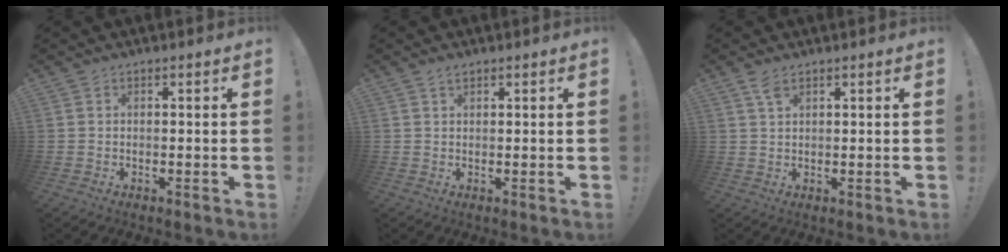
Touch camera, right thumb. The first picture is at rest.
{"total": 1.5, "force": [1.2, 0.6, 0.7], "torque": [-0.010, 0.000, 0.021]}
{"total": 3.5, "force": [2.2, 1.4, 2.3], "torque": [-0.043, -0.007, 0.039]}